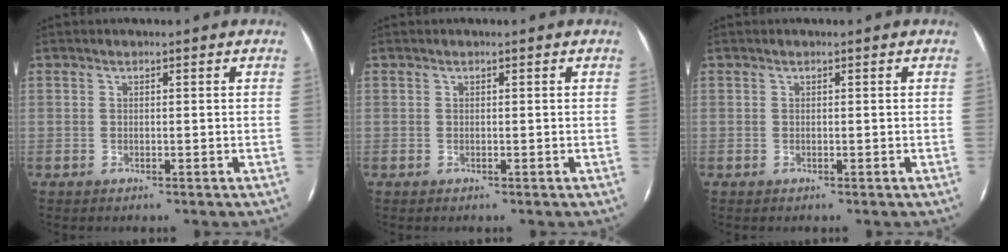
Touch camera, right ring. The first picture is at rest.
{"total": 0.0}
{"total": 0.0}